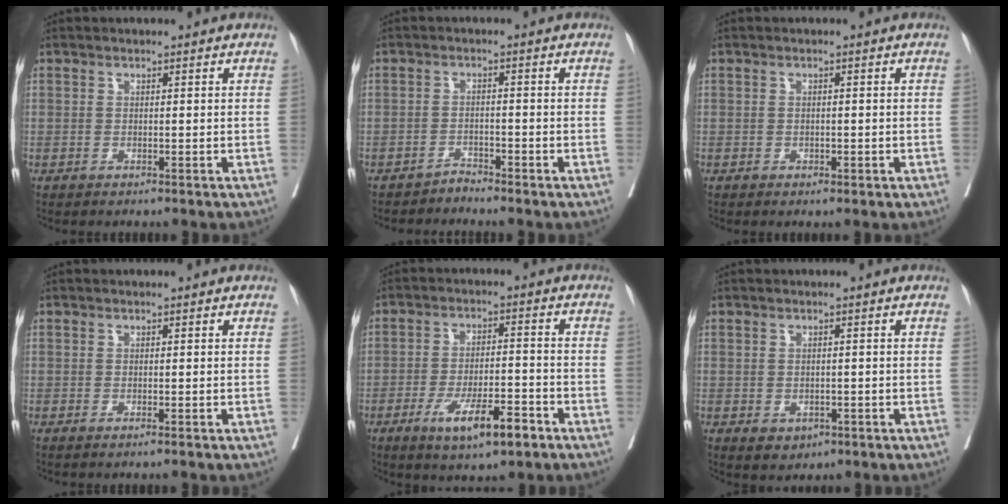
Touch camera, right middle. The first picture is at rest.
{"total": 1.6, "force": [-1.6, 0.0, -0.3], "torque": [0.011, -0.005, -0.027]}
{"total": 1.3, "force": [-0.4, 0.8, 0.9], "torque": [-0.015, 0.000, -0.001]}
{"total": 1.0, "force": [-0.7, -0.1, 0.8], "torque": [-0.013, -0.001, -0.008]}
{"total": 9.2, "force": [-5.1, 2.1, 7.4], "torque": [-0.126, -0.009, -0.080]}
{"total": 3.1, "force": [-1.3, 2.3, 1.6], "torque": [-0.020, -0.002, -0.007]}